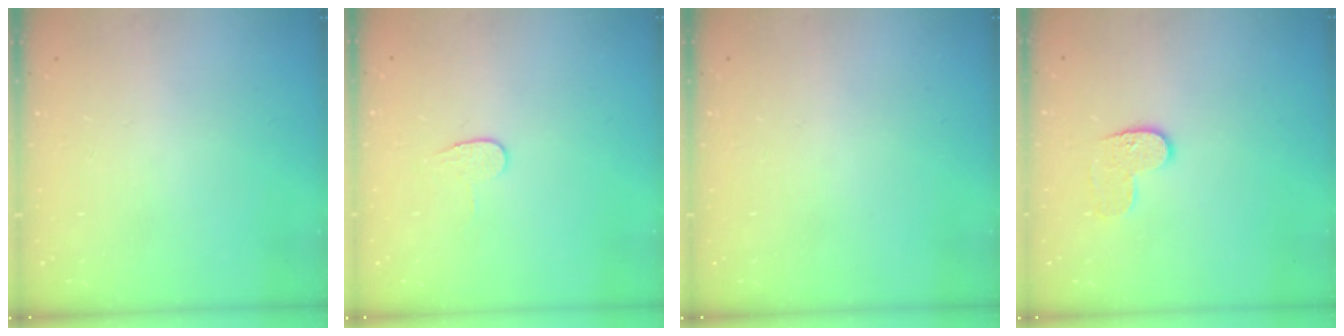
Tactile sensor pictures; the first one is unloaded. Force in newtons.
{"total": 5.8, "press": 5.8, "slide": 0.3}
{"total": 0.0}
{"total": 6.8, "press": 6.8, "slide": 0.1}